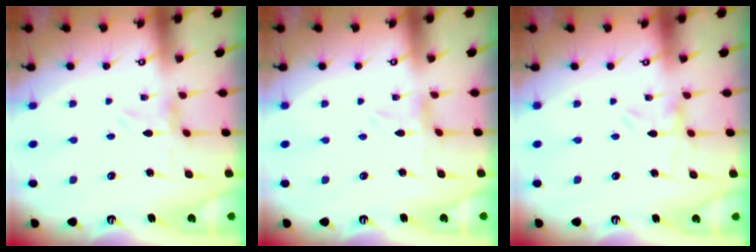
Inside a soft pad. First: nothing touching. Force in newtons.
{"total": 0.0}
{"total": 0.0}